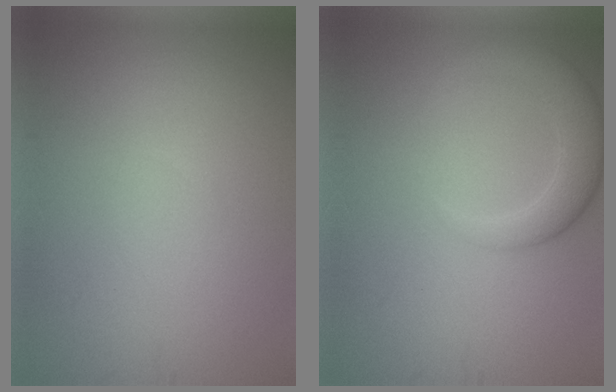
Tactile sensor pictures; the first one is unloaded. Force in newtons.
{"total": 3.9, "press": 3.9, "slide": 0.3}